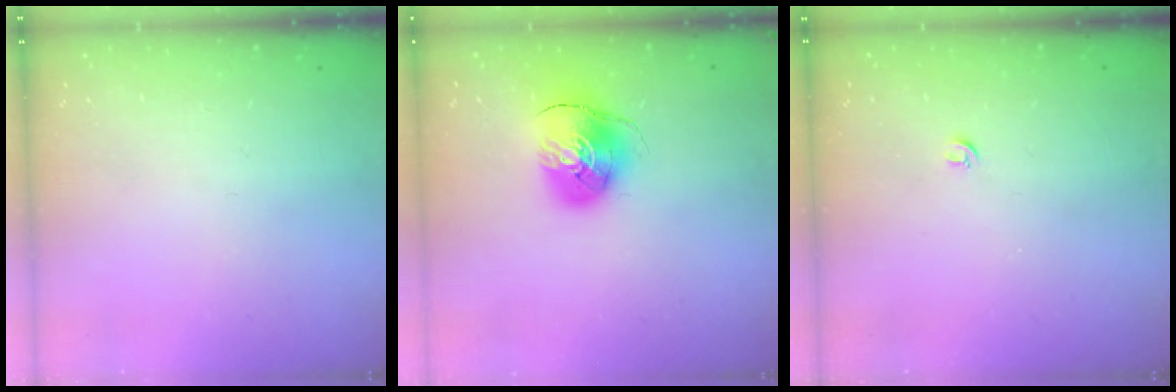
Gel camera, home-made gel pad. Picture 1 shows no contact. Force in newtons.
{"total": 9.7, "press": 9.6, "slide": 1.4}
{"total": 3.4, "press": 3.4, "slide": 0.5}